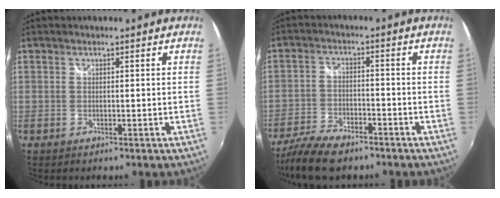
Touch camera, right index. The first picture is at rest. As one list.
[{"total": 10.7, "force": [-8.5, 3.9, 5.2], "torque": [-0.133, -0.022, -0.159]}]